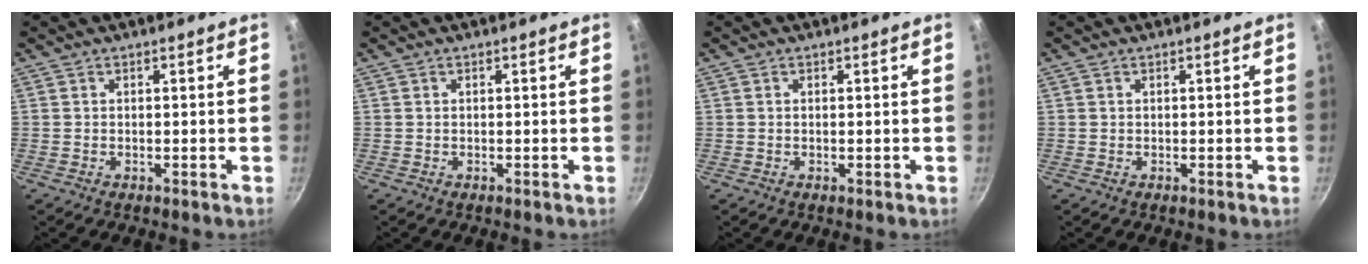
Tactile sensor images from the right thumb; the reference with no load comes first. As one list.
[{"total": 0.0}, {"total": 0.0}, {"total": 0.0}]